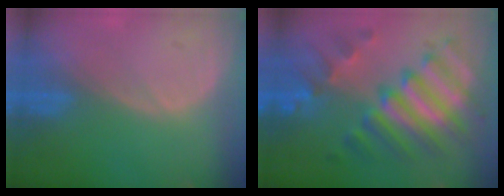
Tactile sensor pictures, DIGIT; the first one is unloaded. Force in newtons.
{"total": 10.9, "press": 10.9, "slide": 0.9}